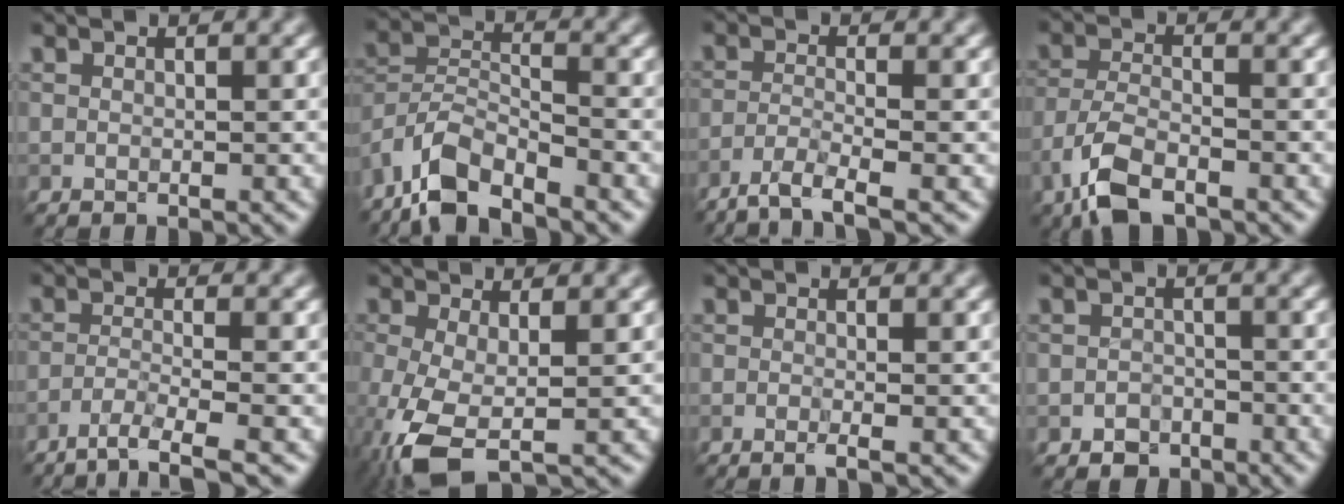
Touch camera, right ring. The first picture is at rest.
{"total": 5.9, "force": [-4.8, 1.8, 2.9], "torque": [-0.050, 0.003, -0.101]}
{"total": 3.3, "force": [-2.4, 0.4, 2.2], "torque": [-0.040, -0.002, -0.058]}
{"total": 5.4, "force": [-3.5, 2.2, 3.5], "torque": [-0.076, -0.005, -0.078]}
{"total": 3.6, "force": [-2.5, 0.4, 2.5], "torque": [-0.042, 0.000, -0.056]}
{"total": 5.5, "force": [-2.4, 2.0, 4.5], "torque": [-0.114, -0.014, -0.054]}
{"total": 1.2, "force": [-0.5, 0.2, 1.0], "torque": [-0.015, -0.004, -0.014]}
{"total": 1.7, "force": [-1.1, 1.2, 0.3], "torque": [0.006, 0.005, -0.024]}